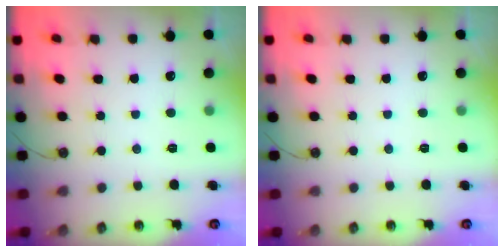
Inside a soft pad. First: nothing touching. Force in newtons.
{"total": 0.0}